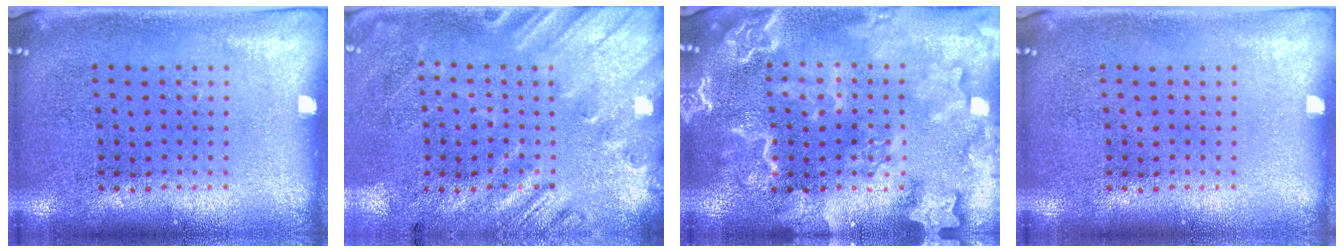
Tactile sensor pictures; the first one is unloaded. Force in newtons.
{"total": 2.6, "press": 1.9, "slide": 1.8}
{"total": 4.3, "press": 4.3, "slide": 0.6}
{"total": 0.0}